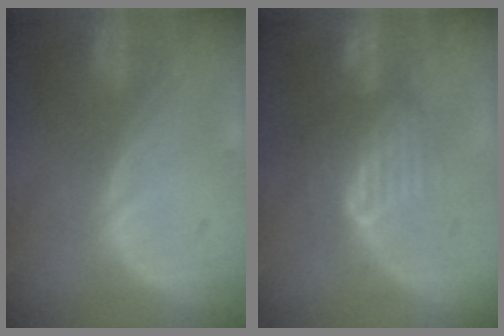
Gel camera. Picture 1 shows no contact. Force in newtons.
{"total": 8.0, "press": 7.3, "slide": 3.3}